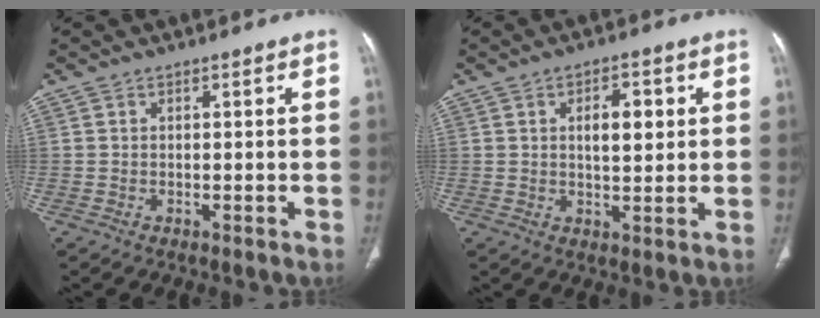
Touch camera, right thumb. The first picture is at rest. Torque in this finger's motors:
{"motor_torque": [-0.27, -0.04, 0.49, 0.50, 0.16]}